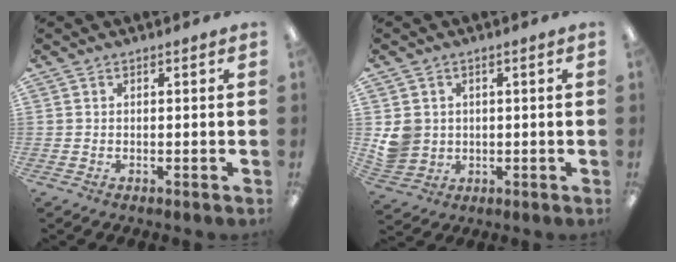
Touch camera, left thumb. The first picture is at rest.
{"total": 5.5, "force": [0.8, 5.3, 1.4], "torque": [-0.029, 0.007, 0.017]}